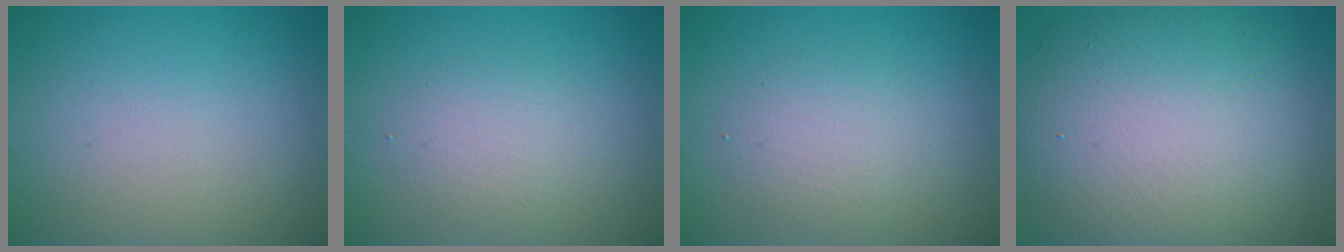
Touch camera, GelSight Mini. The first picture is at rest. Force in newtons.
{"total": 2.2, "press": 2.2, "slide": 0.1}
{"total": 2.6, "press": 2.6, "slide": 0.2}
{"total": 13.8, "press": 13.8, "slide": 1.0}